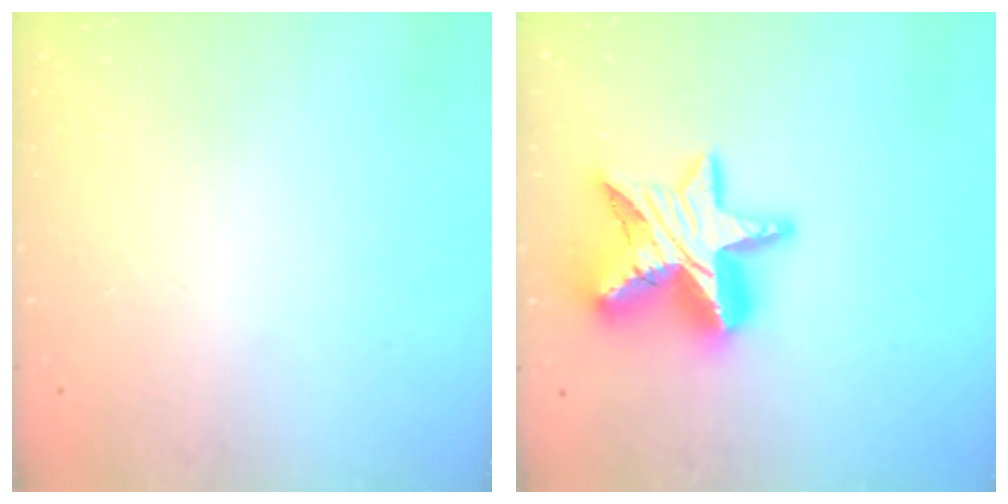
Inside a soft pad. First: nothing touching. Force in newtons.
{"total": 17.2, "press": 17.1, "slide": 1.2}